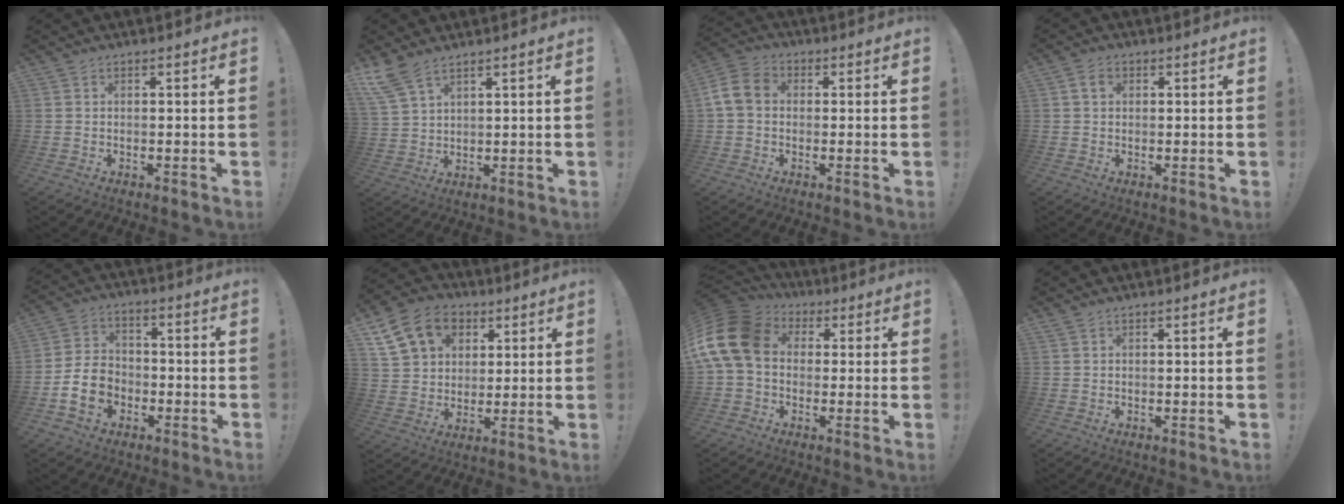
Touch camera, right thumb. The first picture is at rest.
{"total": 7.9, "force": [6.1, 2.7, 4.2], "torque": [-0.097, -0.019, 0.122]}
{"total": 9.0, "force": [0.5, 6.9, 5.8], "torque": [-0.117, 0.016, 0.016]}
{"total": 3.4, "force": [1.2, 2.4, 2.1], "torque": [-0.030, 0.002, 0.020]}
{"total": 10.8, "force": [-4.2, 8.2, 5.6], "torque": [-0.105, 0.032, -0.070]}
{"total": 16.7, "force": [7.3, 12.8, 7.8], "torque": [-0.117, -0.022, 0.144]}
{"total": 16.7, "force": [2.5, 11.9, 11.4], "torque": [-0.229, 0.010, 0.052]}
{"total": 0.6, "force": [0.4, 0.0, 0.4], "torque": [-0.012, 0.001, 0.009]}